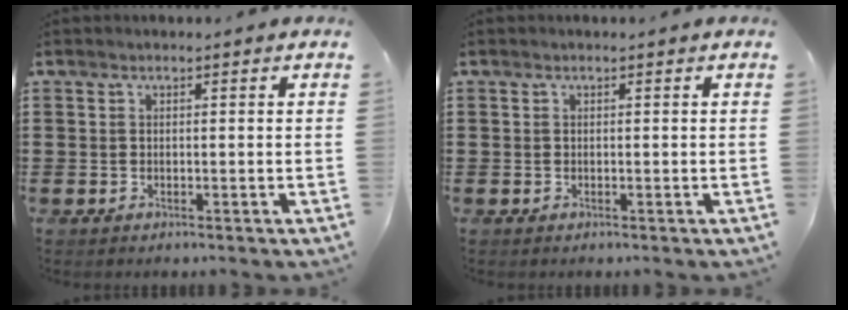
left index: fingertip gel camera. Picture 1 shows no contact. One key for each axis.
{"total": 0.0}